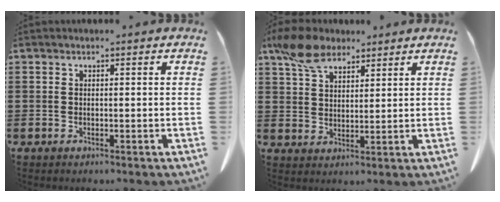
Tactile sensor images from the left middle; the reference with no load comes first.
{"total": 7.9, "force": [5.8, 3.7, 4.0], "torque": [-0.088, -0.003, 0.110]}